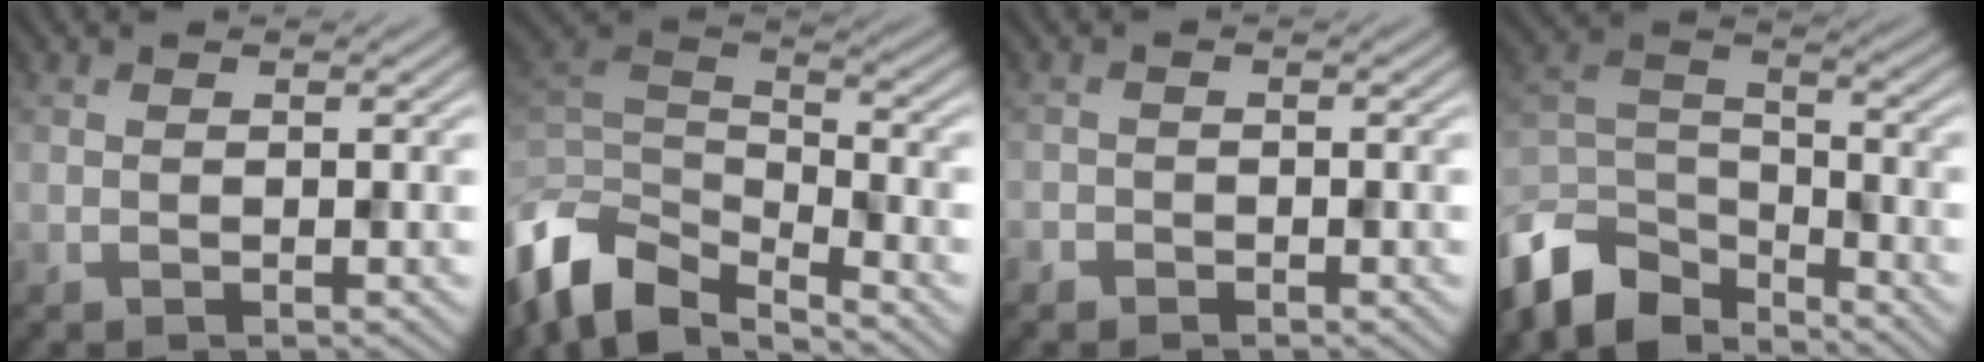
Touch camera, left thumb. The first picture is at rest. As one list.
[{"total": 11.1, "force": [-7.6, 5.1, 6.4], "torque": [-0.148, -0.013, -0.152]}, {"total": 1.2, "force": [-0.9, 0.8, 0.0], "torque": [0.003, -0.001, -0.021]}, {"total": 11.2, "force": [-9.0, 4.8, 4.5], "torque": [-0.105, -0.002, -0.185]}]